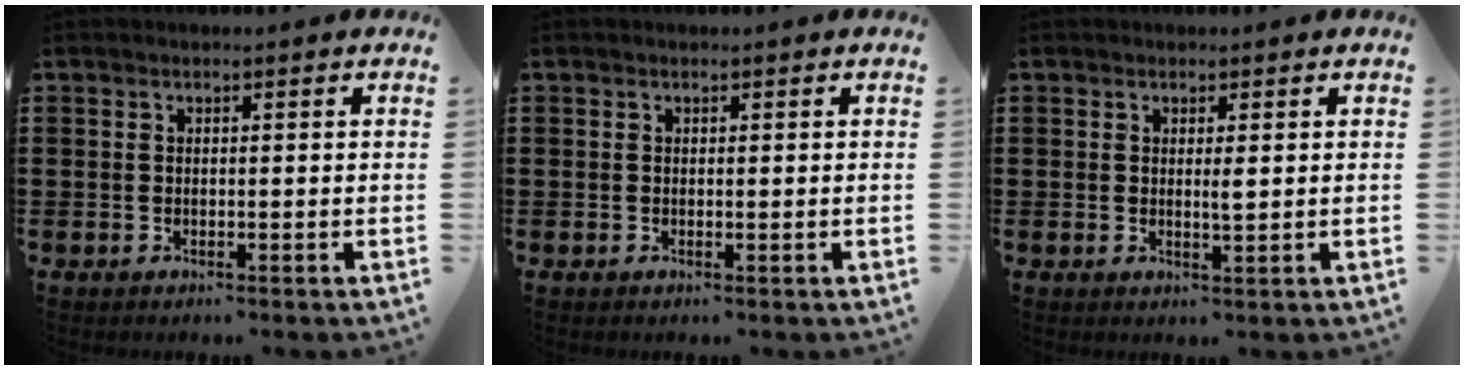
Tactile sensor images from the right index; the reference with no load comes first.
{"total": 0.0}
{"total": 1.7, "force": [0.4, 0.3, 1.6], "torque": [-0.032, 0.002, 0.005]}